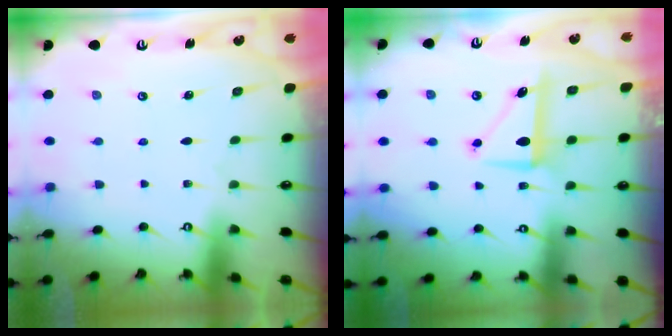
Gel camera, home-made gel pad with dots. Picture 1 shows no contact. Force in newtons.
{"total": 8.7, "press": 8.6, "slide": 0.8}